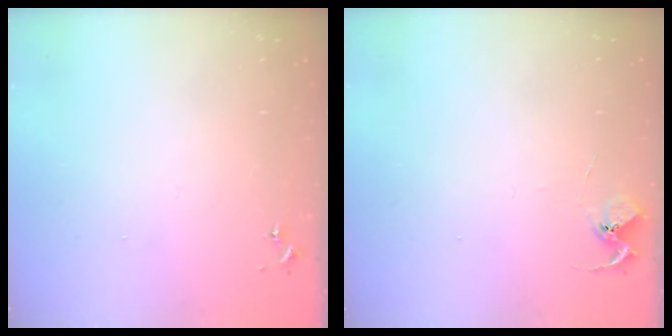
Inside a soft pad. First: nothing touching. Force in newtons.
{"total": 5.2, "press": 5.2, "slide": 0.4}